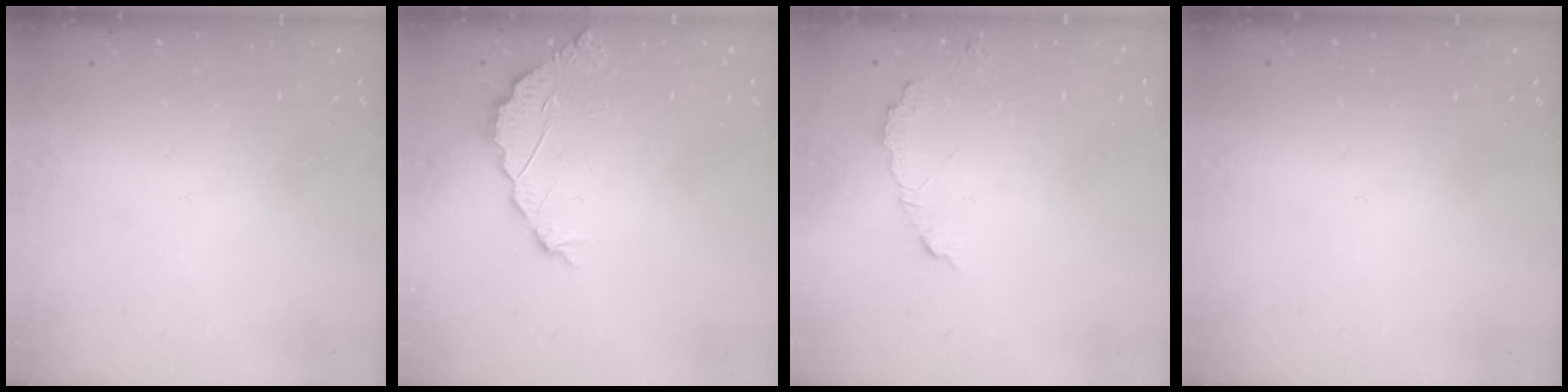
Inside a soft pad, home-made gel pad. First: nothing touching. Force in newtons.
{"total": 2.4, "press": 2.4, "slide": 0.2}
{"total": 3.9, "press": 3.9, "slide": 0.3}
{"total": 0.0}